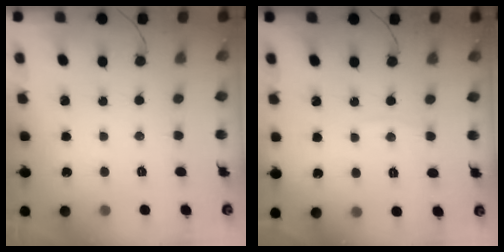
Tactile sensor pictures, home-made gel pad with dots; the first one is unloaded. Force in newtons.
{"total": 2.7, "press": 2.7, "slide": 0.3}